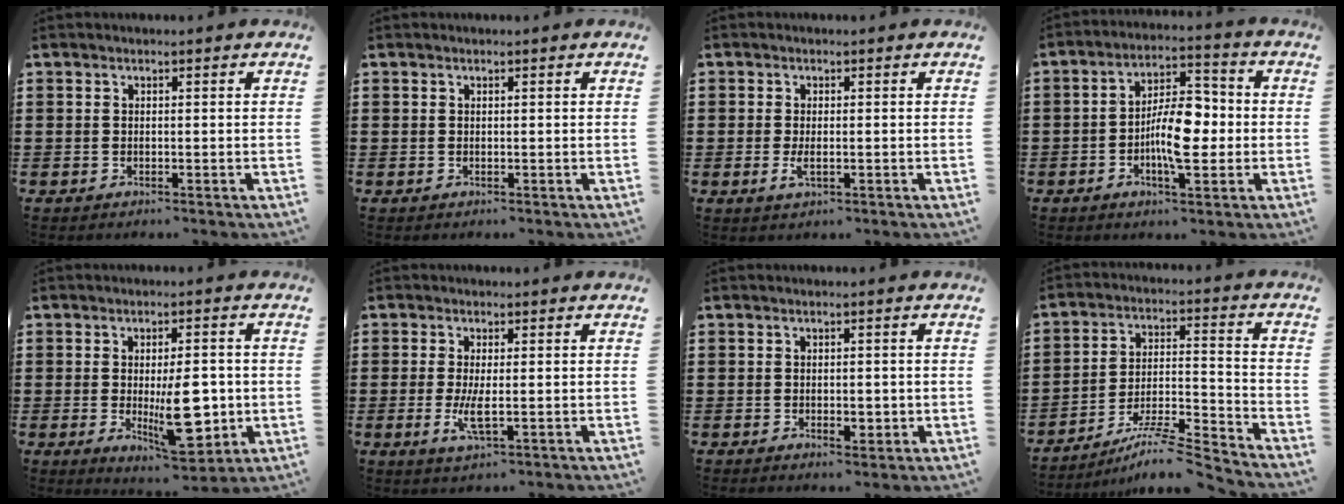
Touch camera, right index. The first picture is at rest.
{"total": 0.0}
{"total": 1.6, "force": [-0.3, 0.6, 1.4], "torque": [-0.035, -0.006, -0.007]}
{"total": 9.0, "force": [-1.4, 4.0, 7.9], "torque": [-0.131, 0.006, -0.029]}
{"total": 10.4, "force": [-1.2, 4.3, 9.4], "torque": [-0.138, -0.017, -0.018]}
{"total": 4.0, "force": [-0.6, 0.9, 3.8], "torque": [-0.080, -0.009, -0.015]}
{"total": 2.0, "force": [-0.4, 1.1, 1.7], "torque": [-0.031, 0.003, -0.006]}
{"total": 8.0, "force": [-7.1, 0.1, 3.8], "torque": [-0.066, -0.001, -0.138]}